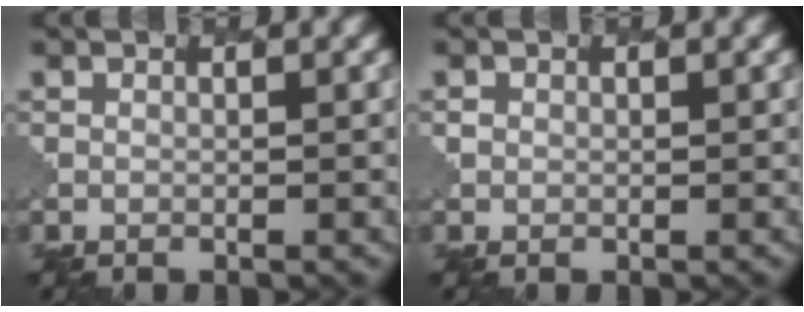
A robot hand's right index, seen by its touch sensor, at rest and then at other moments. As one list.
[{"total": 0.6, "force": [0.1, 0.5, -0.2], "torque": [0.005, 0.000, -0.003]}]